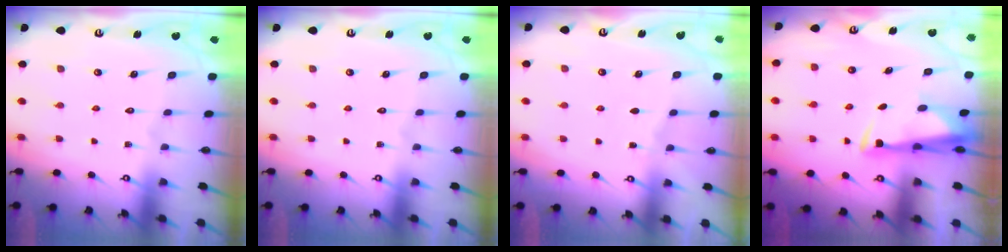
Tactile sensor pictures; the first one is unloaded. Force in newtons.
{"total": 0.0}
{"total": 2.3, "press": 2.3, "slide": 0.3}
{"total": 3.4, "press": 3.3, "slide": 0.7}